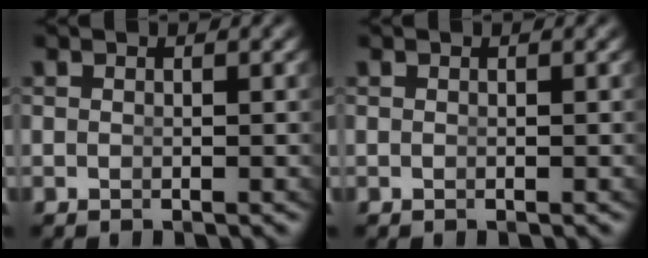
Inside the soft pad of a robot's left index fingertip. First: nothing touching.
{"total": 0.0}